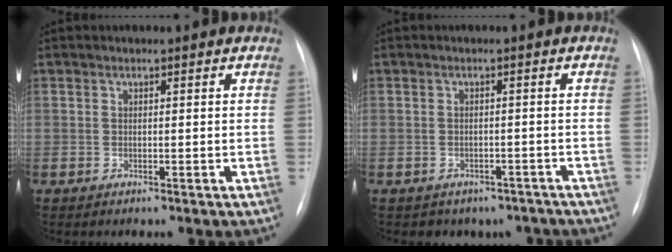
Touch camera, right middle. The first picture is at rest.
{"total": 6.6, "force": [-5.3, 4.0, 0.3], "torque": [0.008, 0.020, -0.056]}